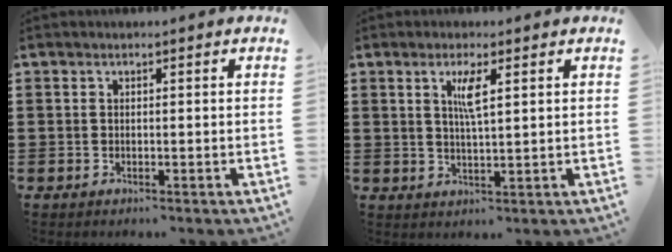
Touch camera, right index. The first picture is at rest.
{"total": 3.4, "force": [1.4, 0.4, 3.1], "torque": [-0.065, 0.003, 0.022]}